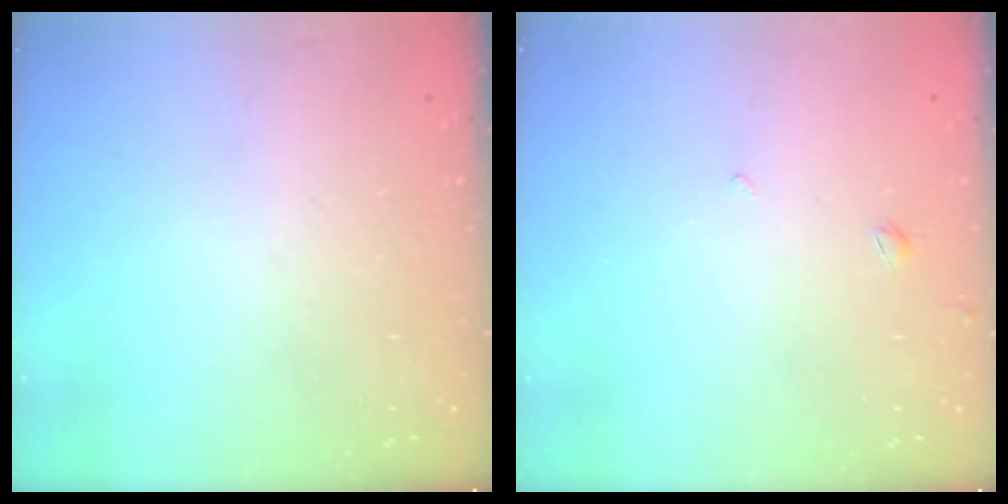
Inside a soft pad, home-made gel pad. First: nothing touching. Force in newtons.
{"total": 2.1, "press": 2.1, "slide": 0.5}